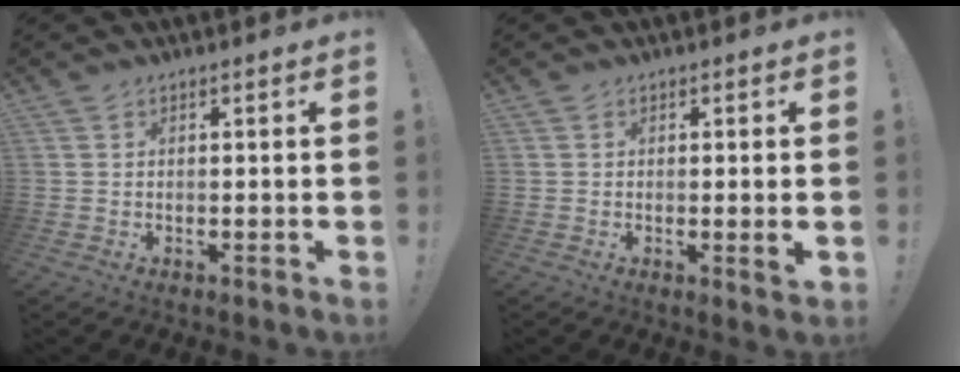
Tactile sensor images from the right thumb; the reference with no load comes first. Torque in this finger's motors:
{"motor_torque": [-0.11, 0.10, -0.08, 0.11, 0.01]}